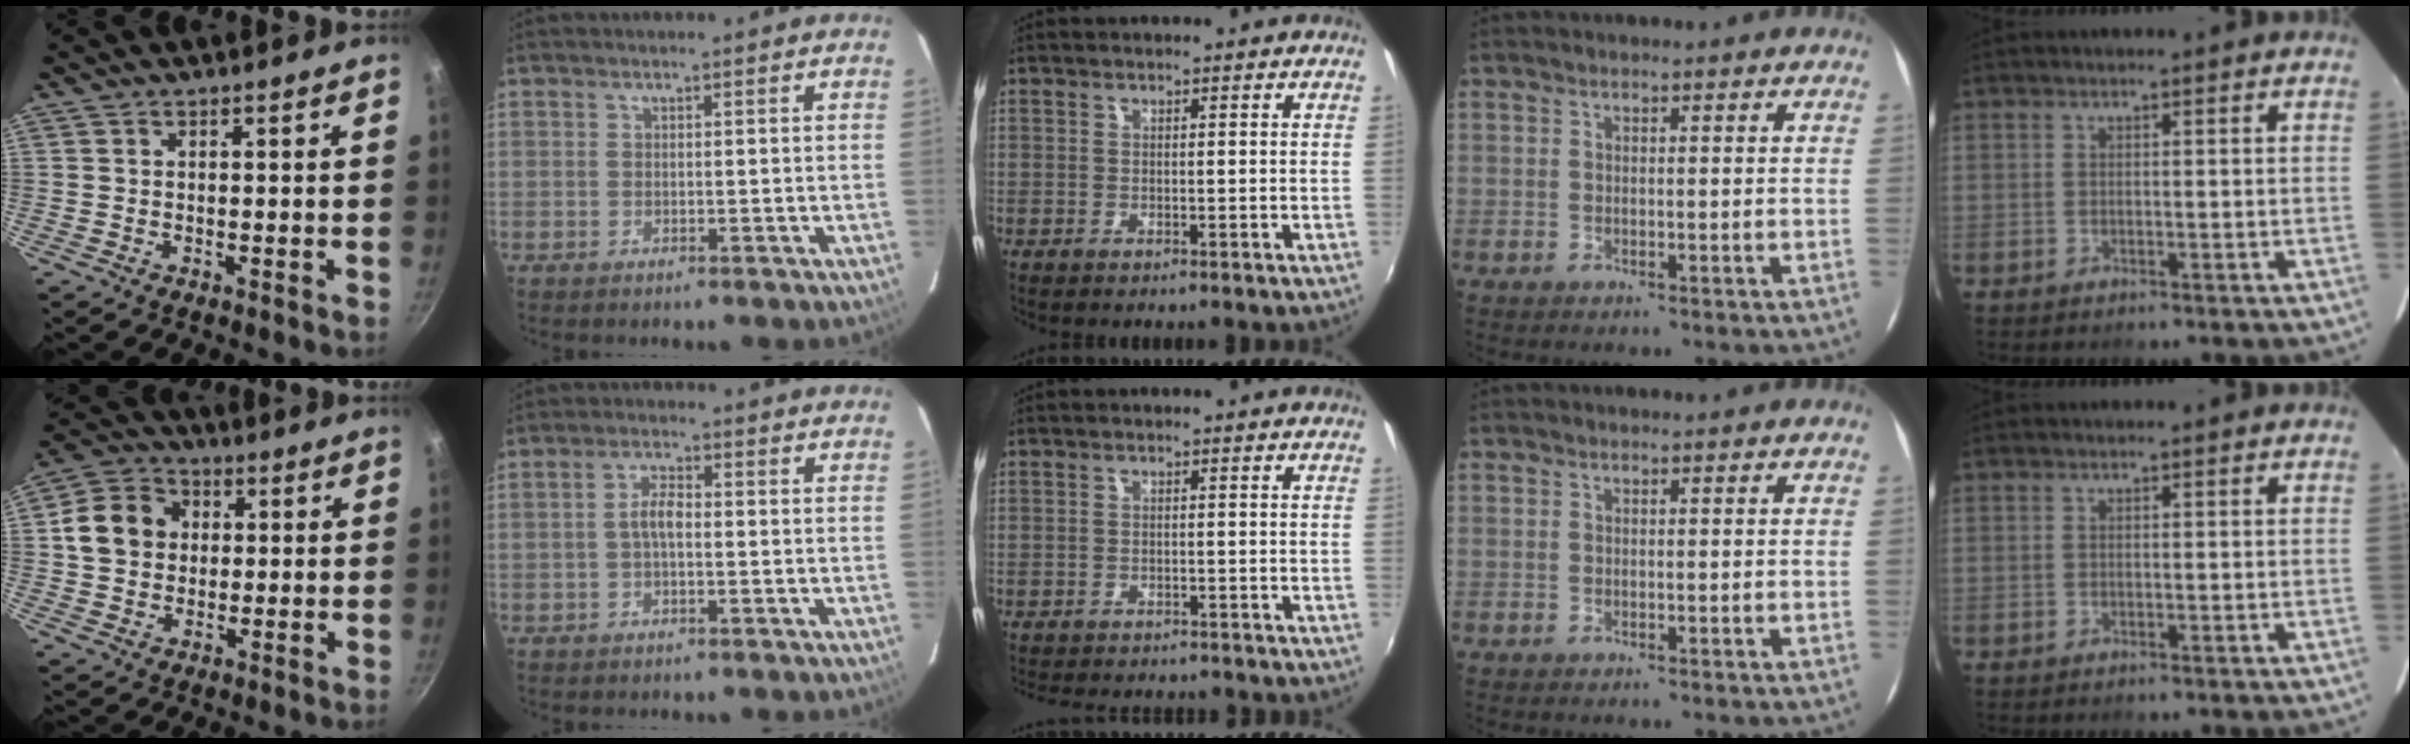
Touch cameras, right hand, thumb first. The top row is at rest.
{"thumb": {"total": 10.2, "force": [1.2, 8.7, 5.2], "torque": [-0.066, 0.015, 0.006]}, "index": {"total": 3.2, "force": [-0.5, 1.3, 2.9], "torque": [-0.061, 0.010, -0.008]}, "middle": {"total": 7.8, "force": [-7.1, 1.9, 2.6], "torque": [-0.066, -0.016, -0.103]}}